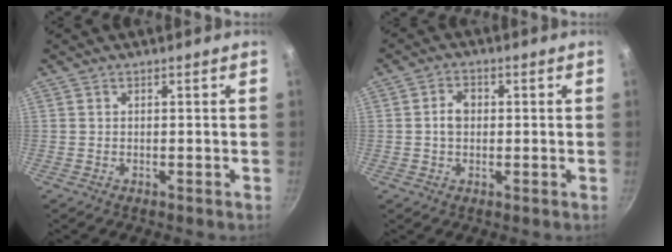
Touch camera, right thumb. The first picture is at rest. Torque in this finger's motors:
{"motor_torque": [-0.51, 0.01, 0.00, 0.08, 0.02]}